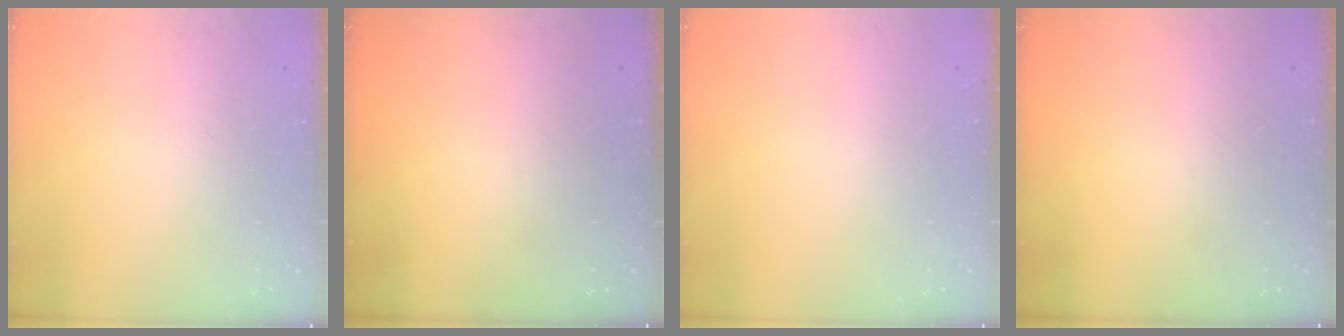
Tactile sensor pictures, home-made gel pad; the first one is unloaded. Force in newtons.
{"total": 0.0}
{"total": 0.0}
{"total": 0.0}